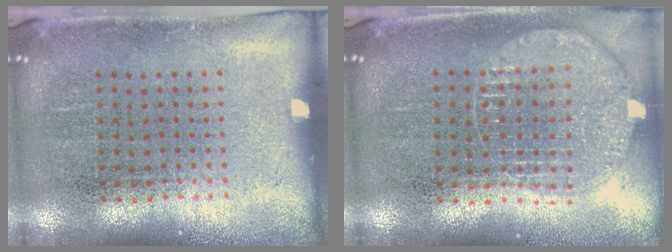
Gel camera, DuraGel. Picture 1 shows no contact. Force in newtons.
{"total": 1.1, "press": 1.1, "slide": 0.3}